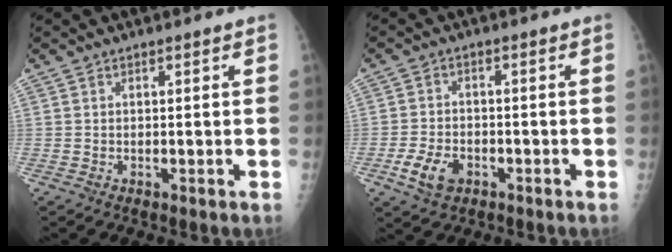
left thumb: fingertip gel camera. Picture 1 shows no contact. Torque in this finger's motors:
{"motor_torque": [-0.28, 0.43, 0.14, -0.07, 0.05]}